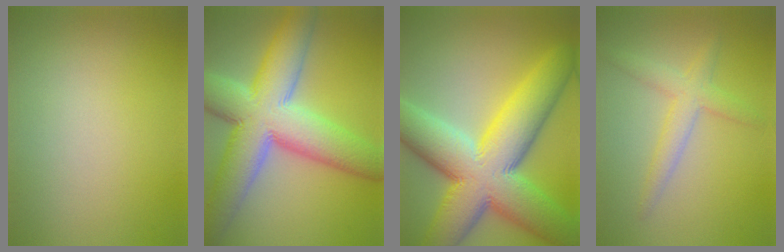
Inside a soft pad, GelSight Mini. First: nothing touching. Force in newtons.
{"total": 12.7, "press": 12.6, "slide": 0.4}
{"total": 14.5, "press": 14.5, "slide": 0.6}
{"total": 2.9, "press": 2.9, "slide": 0.1}